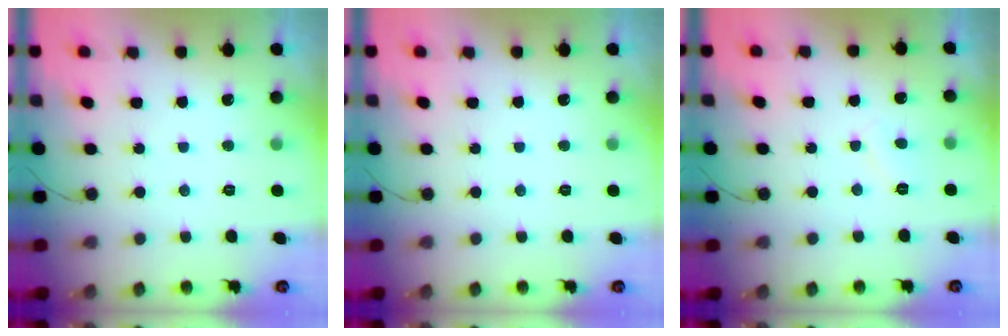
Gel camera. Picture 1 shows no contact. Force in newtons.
{"total": 0.0}
{"total": 3.8, "press": 3.7, "slide": 0.5}